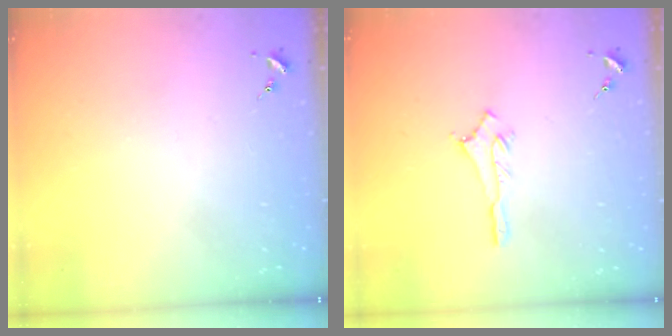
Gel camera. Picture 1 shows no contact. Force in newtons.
{"total": 2.9, "press": 2.9, "slide": 0.2}